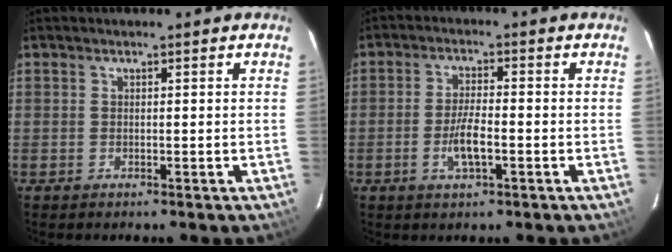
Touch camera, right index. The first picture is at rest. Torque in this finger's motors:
{"motor_torque": [0.35, -0.29, 0.24, 0.04]}